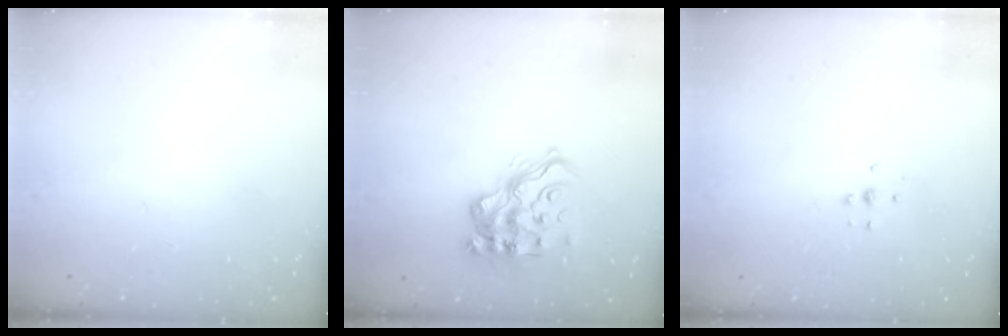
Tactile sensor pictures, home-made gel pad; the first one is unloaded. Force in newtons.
{"total": 16.7, "press": 16.3, "slide": 3.8}
{"total": 3.2, "press": 3.2, "slide": 0.2}